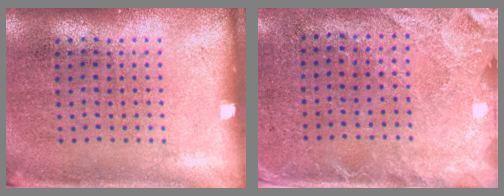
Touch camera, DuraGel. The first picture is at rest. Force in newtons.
{"total": 2.7, "press": 2.2, "slide": 1.6}